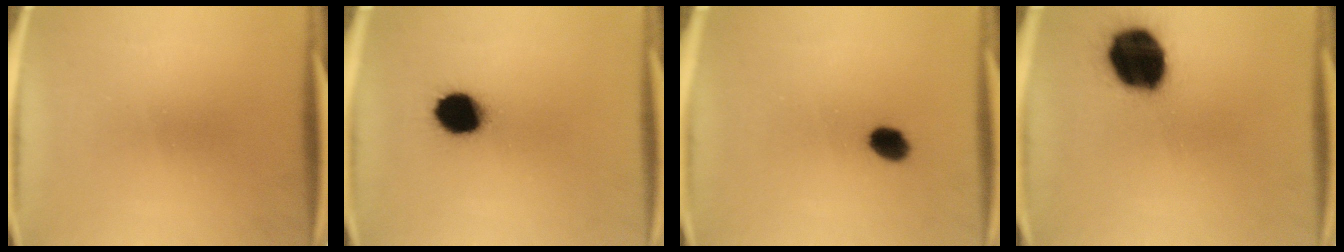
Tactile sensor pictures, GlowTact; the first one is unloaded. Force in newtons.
{"total": 11.1}
{"total": 5.3}
{"total": 19.6}